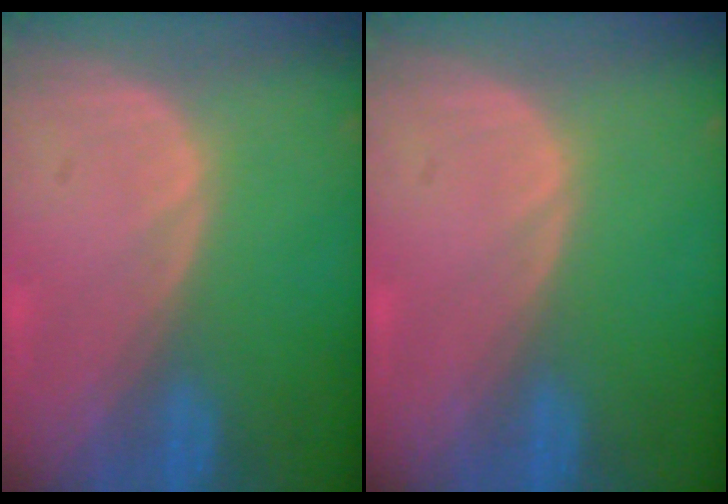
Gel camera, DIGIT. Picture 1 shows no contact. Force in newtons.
{"total": 0.0}